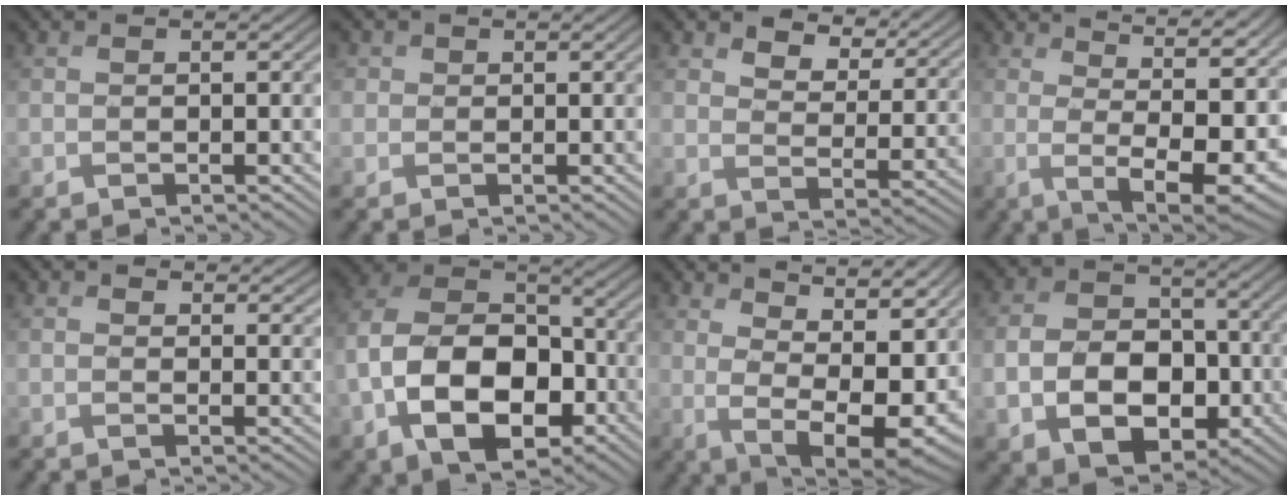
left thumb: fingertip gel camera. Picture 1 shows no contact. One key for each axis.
{"total": 1.3, "fx": 0.1, "fy": 1.3, "fz": 0.1, "tx": 0.000, "ty": -0.001, "tz": -0.002}
{"total": 6.6, "fx": 4.6, "fy": 3.2, "fz": 3.4, "tx": -0.066, "ty": 0.001, "tz": 0.070}
{"total": 12.4, "fx": 4.9, "fy": 3.8, "fz": 10.7, "tx": -0.140, "ty": 0.014, "tz": 0.064}
{"total": 2.6, "fx": 2.1, "fy": 1.0, "fz": 1.1, "tx": -0.011, "ty": -0.002, "tz": 0.034}
{"total": 14.1, "fx": -5.0, "fy": 9.0, "fz": 9.7, "tx": -0.199, "ty": -0.019, "tz": -0.106}
{"total": 13.7, "fx": 6.2, "fy": 6.0, "fz": 10.7, "tx": -0.152, "ty": 0.002, "tz": 0.093}
{"total": 9.6, "fx": -2.8, "fy": 7.1, "fz": 5.9, "tx": -0.118, "ty": -0.020, "tz": -0.062}